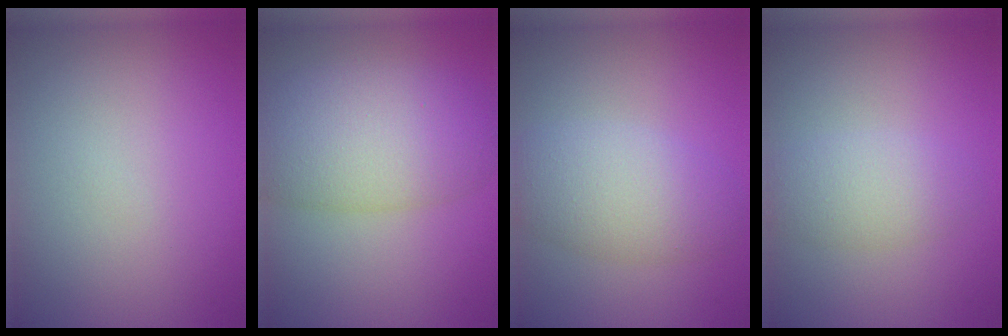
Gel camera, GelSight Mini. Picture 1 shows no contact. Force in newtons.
{"total": 8.3, "press": 8.3, "slide": 0.2}
{"total": 4.9, "press": 4.9, "slide": 0.2}
{"total": 2.8, "press": 2.8, "slide": 0.2}